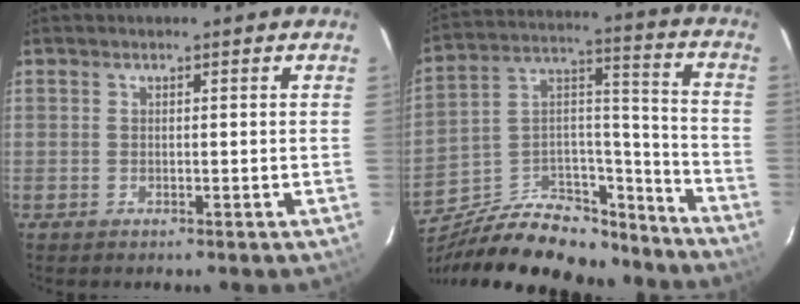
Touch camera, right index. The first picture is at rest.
{"total": 23.2, "force": [-18.0, 10.8, 10.0], "torque": [-0.190, 0.069, -0.257]}